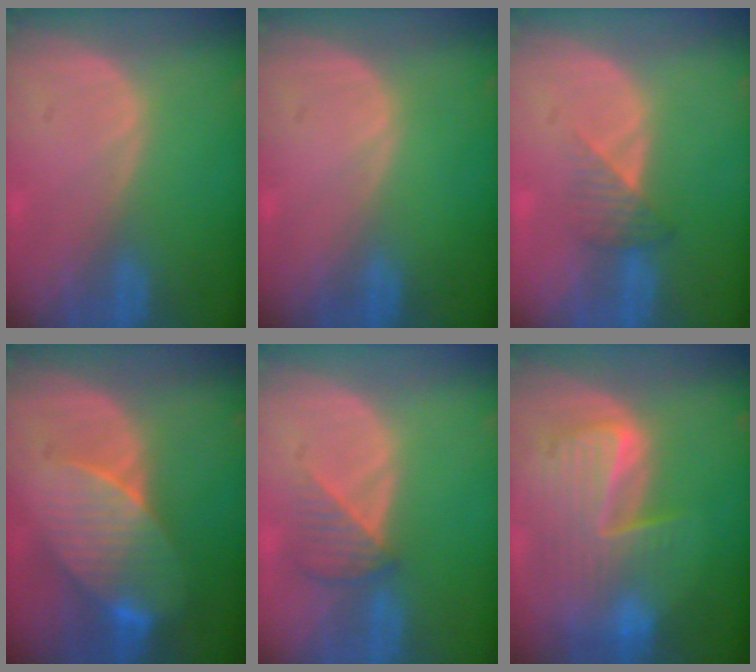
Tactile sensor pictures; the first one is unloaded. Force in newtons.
{"total": 0.0}
{"total": 3.3, "press": 3.0, "slide": 1.5}
{"total": 8.2, "press": 7.9, "slide": 2.2}
{"total": 3.4, "press": 3.4, "slide": 0.7}
{"total": 9.8, "press": 8.4, "slide": 4.9}